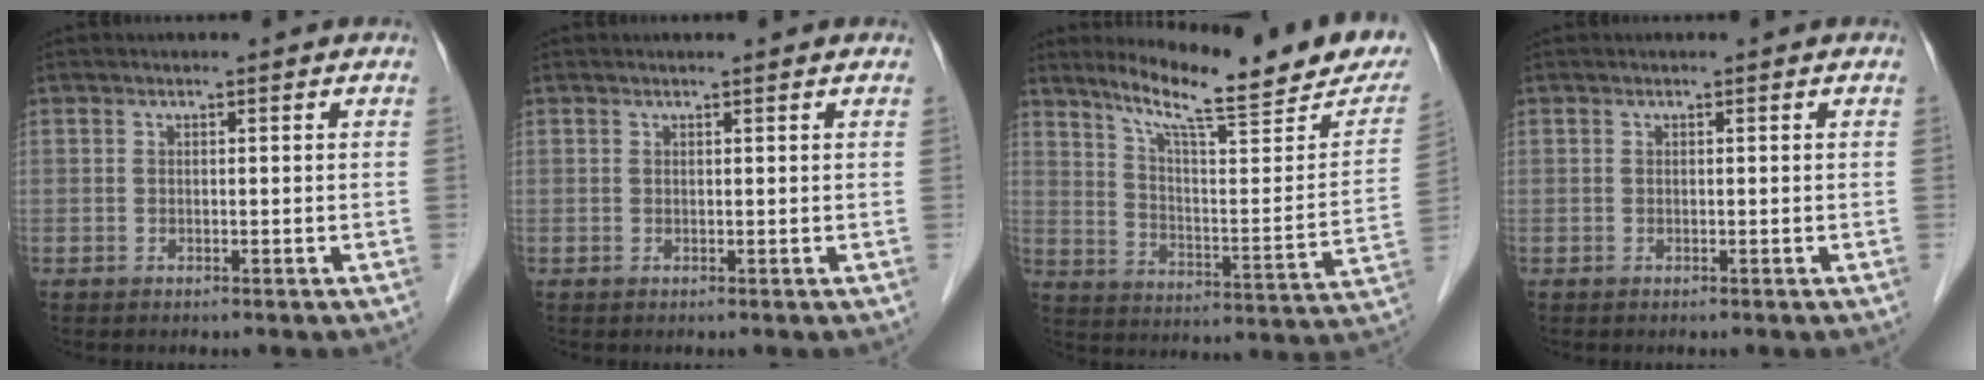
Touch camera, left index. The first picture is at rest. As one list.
[{"total": 1.0, "force": [0.9, 0.0, 0.3], "torque": [-0.013, 0.007, 0.013]}, {"total": 21.9, "force": [17.4, 2.7, 13.1], "torque": [-0.193, -0.024, 0.243]}, {"total": 0.0}]